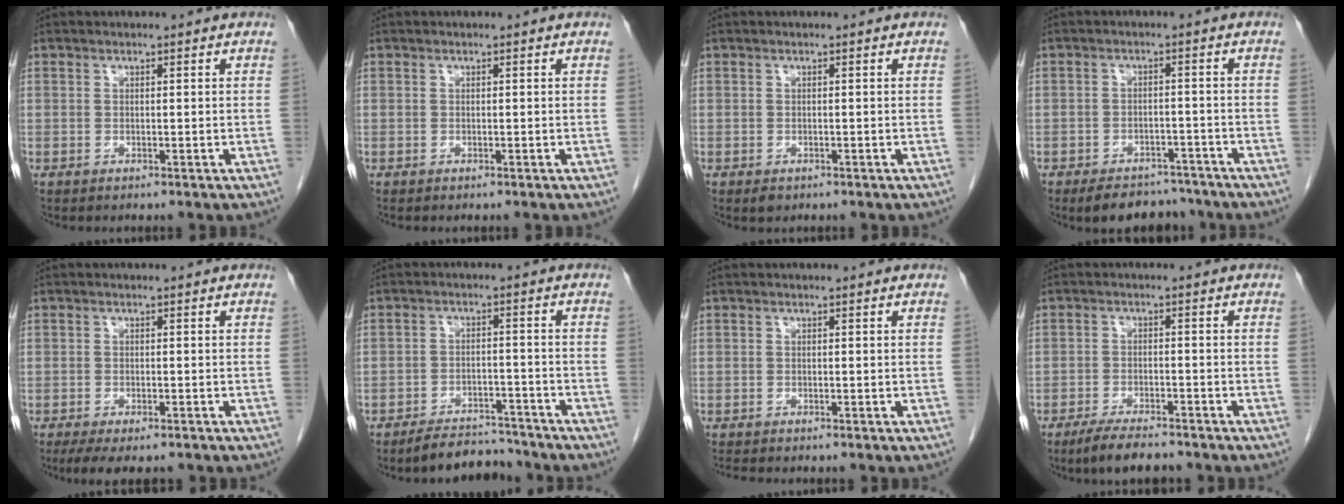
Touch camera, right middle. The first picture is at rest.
{"total": 0.0}
{"total": 1.0, "force": [-0.6, 0.7, 0.5], "torque": [-0.010, 0.000, -0.004]}
{"total": 8.0, "force": [-6.8, 3.6, 2.1], "torque": [-0.014, 0.004, -0.094]}
{"total": 6.1, "force": [-4.6, 1.9, 3.5], "torque": [-0.049, -0.012, -0.071]}
{"total": 5.9, "force": [-5.6, 1.7, 0.7], "torque": [-0.005, 0.000, -0.090]}
{"total": 1.1, "force": [-1.1, 0.0, 0.3], "torque": [-0.011, -0.004, -0.019]}
{"total": 5.8, "force": [-4.9, 1.2, 2.9], "torque": [-0.053, -0.011, -0.084]}